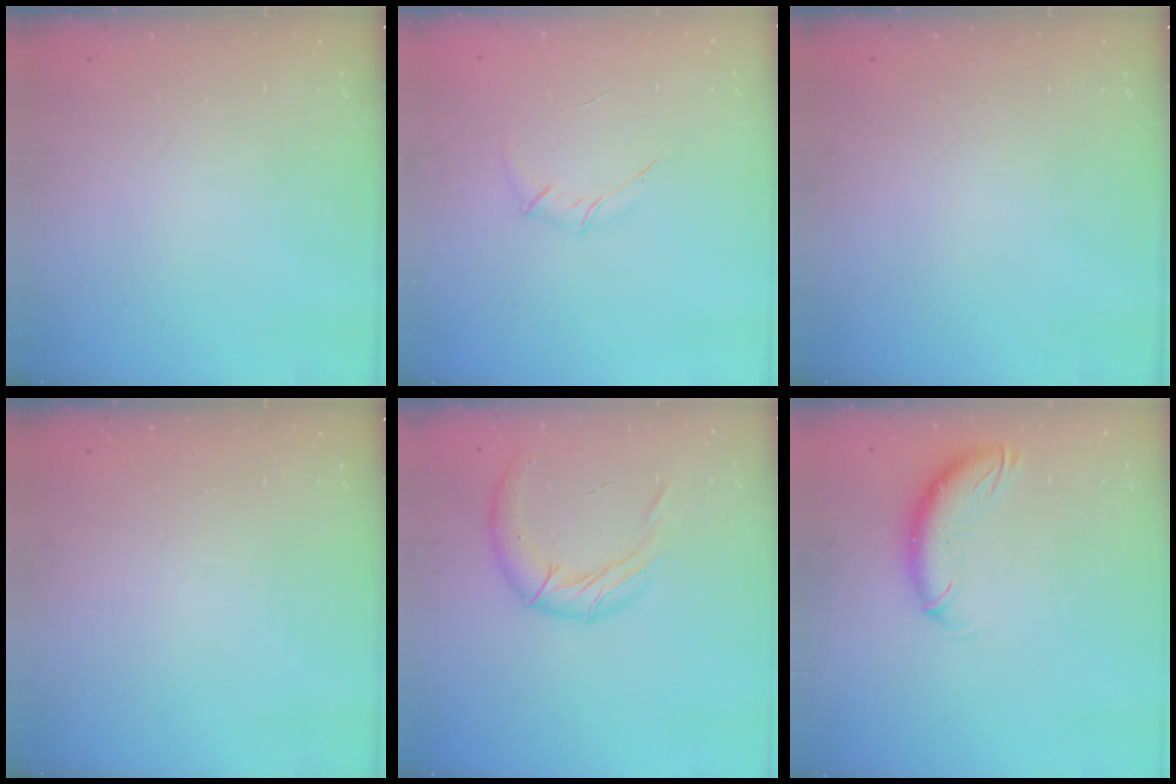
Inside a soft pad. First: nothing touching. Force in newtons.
{"total": 4.0, "press": 3.8, "slide": 1.1}
{"total": 0.0}
{"total": 0.0}
{"total": 12.8, "press": 12.8, "slide": 1.5}
{"total": 11.0, "press": 11.0, "slide": 0.8}